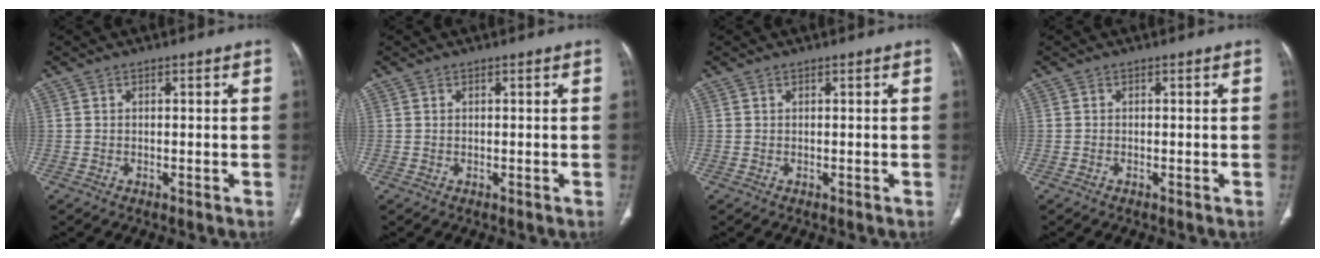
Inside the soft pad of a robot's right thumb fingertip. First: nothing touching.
{"total": 0.0}
{"total": 0.0}
{"total": 0.0}